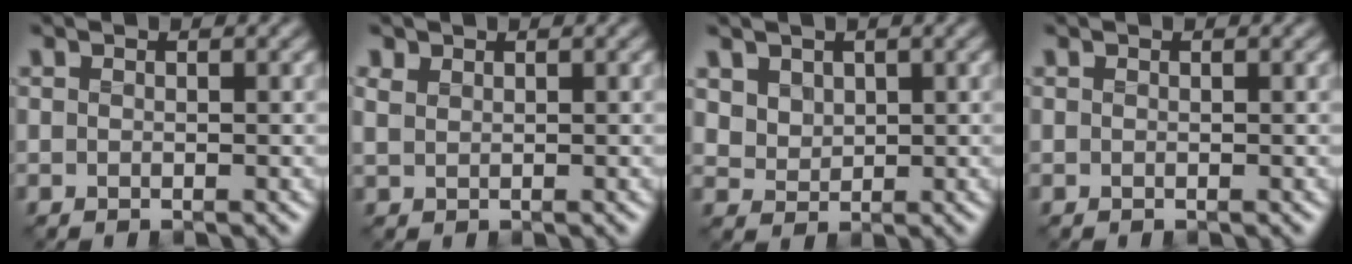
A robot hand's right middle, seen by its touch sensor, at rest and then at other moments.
{"total": 1.1, "force": [0.8, 0.7, 0.4], "torque": [-0.015, 0.000, 0.017]}
{"total": 3.1, "force": [1.6, 2.2, 1.4], "torque": [-0.051, -0.005, 0.045]}
{"total": 0.0}